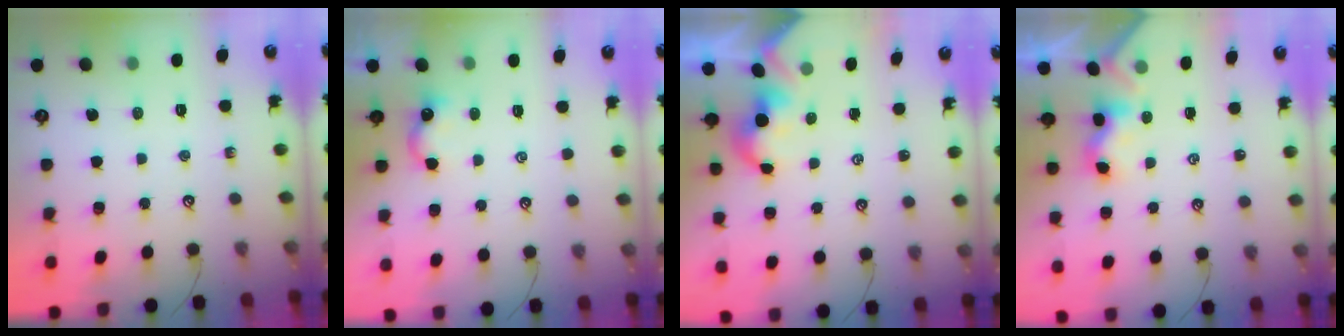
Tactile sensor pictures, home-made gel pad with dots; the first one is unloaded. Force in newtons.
{"total": 0.8, "press": 0.6, "slide": 0.5}
{"total": 2.0, "press": 1.9, "slide": 0.4}
{"total": 2.2, "press": 2.2, "slide": 0.3}